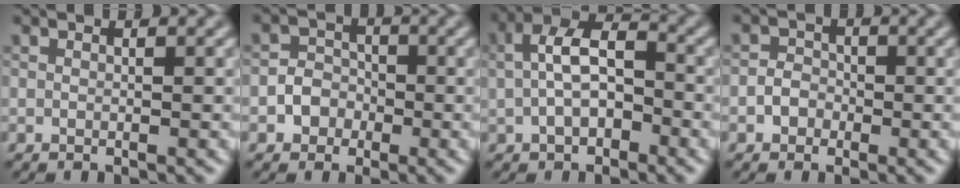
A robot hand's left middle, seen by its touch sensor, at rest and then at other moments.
{"total": 2.6, "force": [-1.0, 2.3, 0.7], "torque": [0.008, 0.007, -0.031]}
{"total": 5.6, "force": [0.0, 3.5, 4.3], "torque": [-0.087, 0.013, -0.006]}
{"total": 1.8, "force": [-0.7, 1.6, 0.5], "torque": [0.006, 0.005, -0.026]}